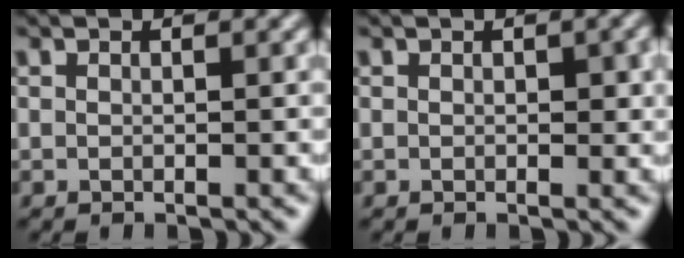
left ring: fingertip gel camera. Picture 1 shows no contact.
{"total": 1.3, "force": [0.2, 0.7, 1.0], "torque": [-0.012, -0.002, 0.002]}